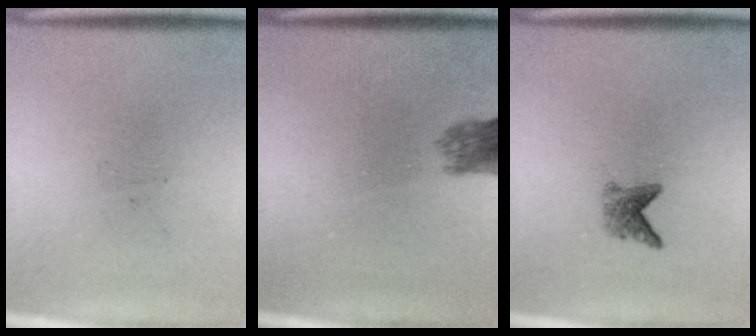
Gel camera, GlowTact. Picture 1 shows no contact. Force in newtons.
{"total": 3.2}
{"total": 2.1}